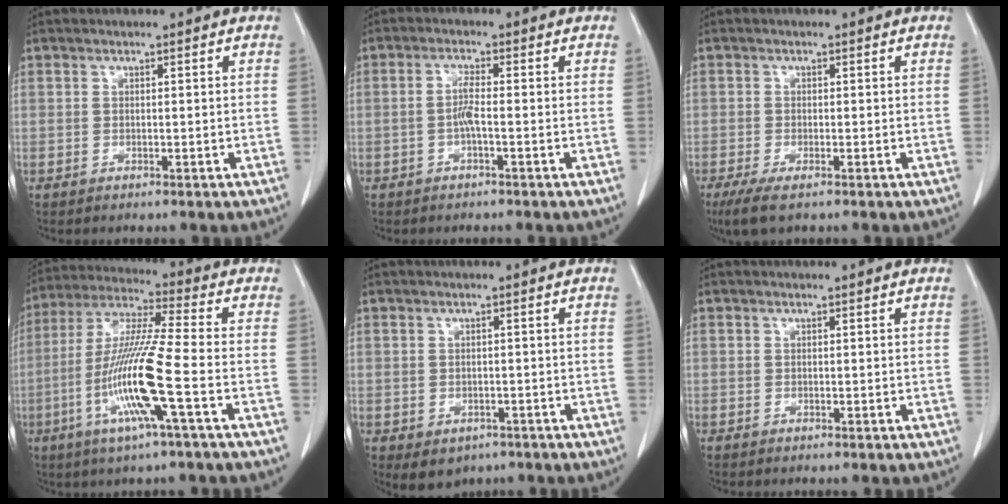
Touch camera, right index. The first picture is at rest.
{"total": 2.4, "force": [-0.8, 0.1, 2.3], "torque": [-0.048, 0.002, -0.016]}
{"total": 3.8, "force": [-2.4, 0.8, 2.8], "torque": [-0.056, -0.010, -0.042]}
{"total": 13.7, "force": [-4.4, -0.5, 13.0], "torque": [-0.268, -0.010, -0.091]}
{"total": 4.1, "force": [-2.1, 3.2, 1.4], "torque": [-0.015, 0.000, -0.019]}
{"total": 0.0}